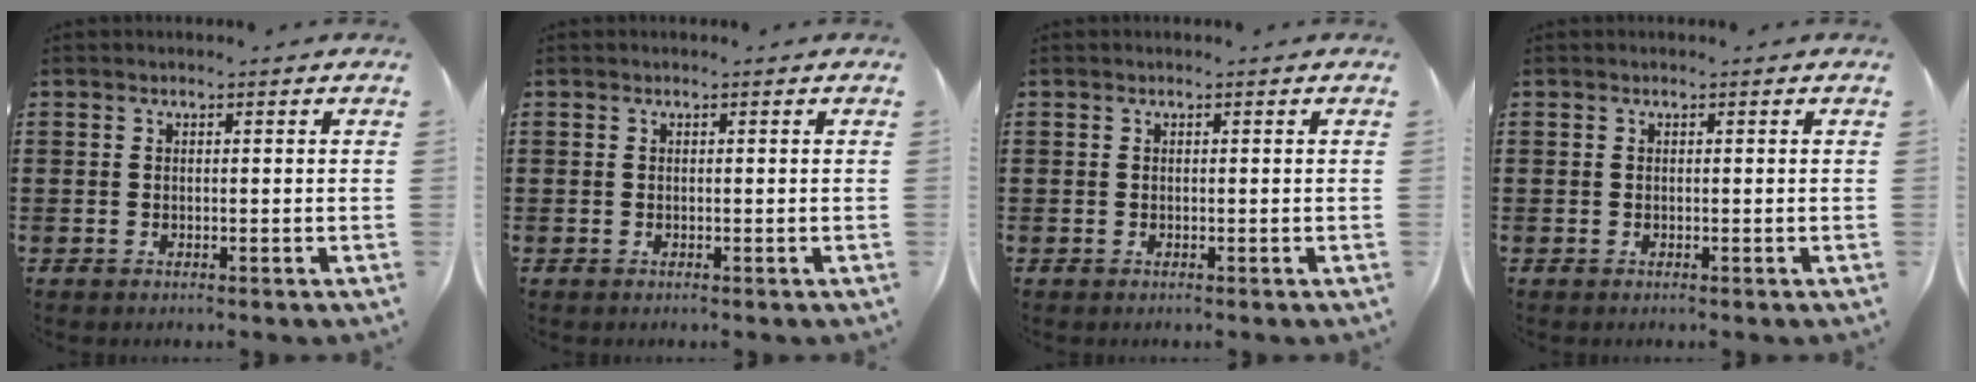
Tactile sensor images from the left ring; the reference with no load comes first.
{"total": 0.0}
{"total": 0.0}
{"total": 0.0}